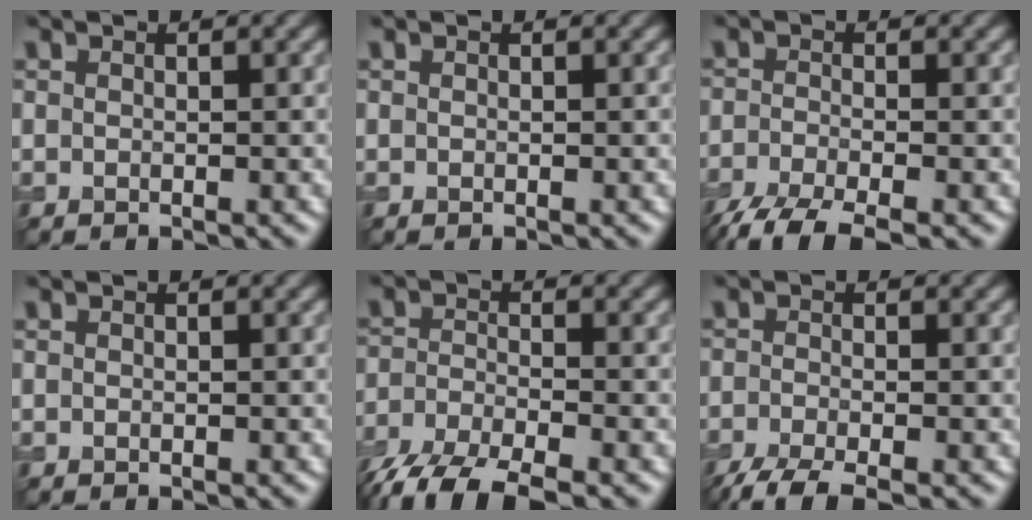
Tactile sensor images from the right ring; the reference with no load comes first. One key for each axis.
{"total": 0.0}
{"total": 5.1, "fx": -3.9, "fy": 1.1, "fz": 3.1, "tx": -0.062, "ty": -0.014, "tz": -0.084}
{"total": 0.0}
{"total": 6.8, "fx": -5.1, "fy": 2.0, "fz": 4.0, "tx": -0.075, "ty": -0.017, "tz": -0.102}
{"total": 4.0, "fx": -3.0, "fy": 0.8, "fz": 2.5, "tx": -0.048, "ty": -0.010, "tz": -0.066}